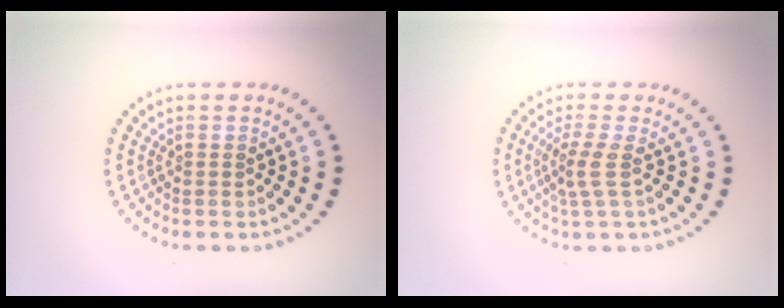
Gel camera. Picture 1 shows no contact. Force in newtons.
{"total": 2.3, "press": 1.6, "slide": 1.5}